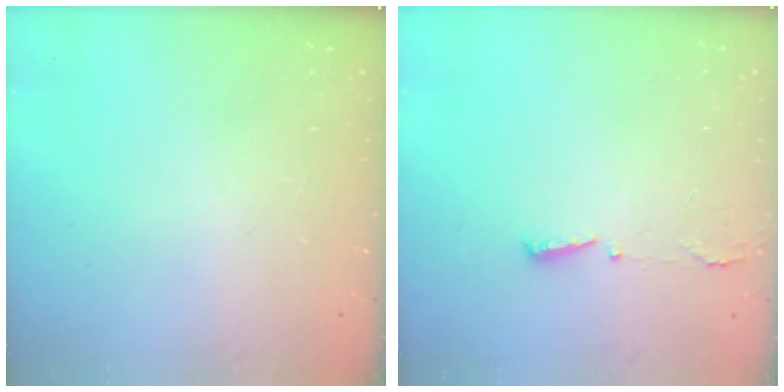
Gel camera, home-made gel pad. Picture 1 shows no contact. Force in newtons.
{"total": 2.9, "press": 2.8, "slide": 0.6}